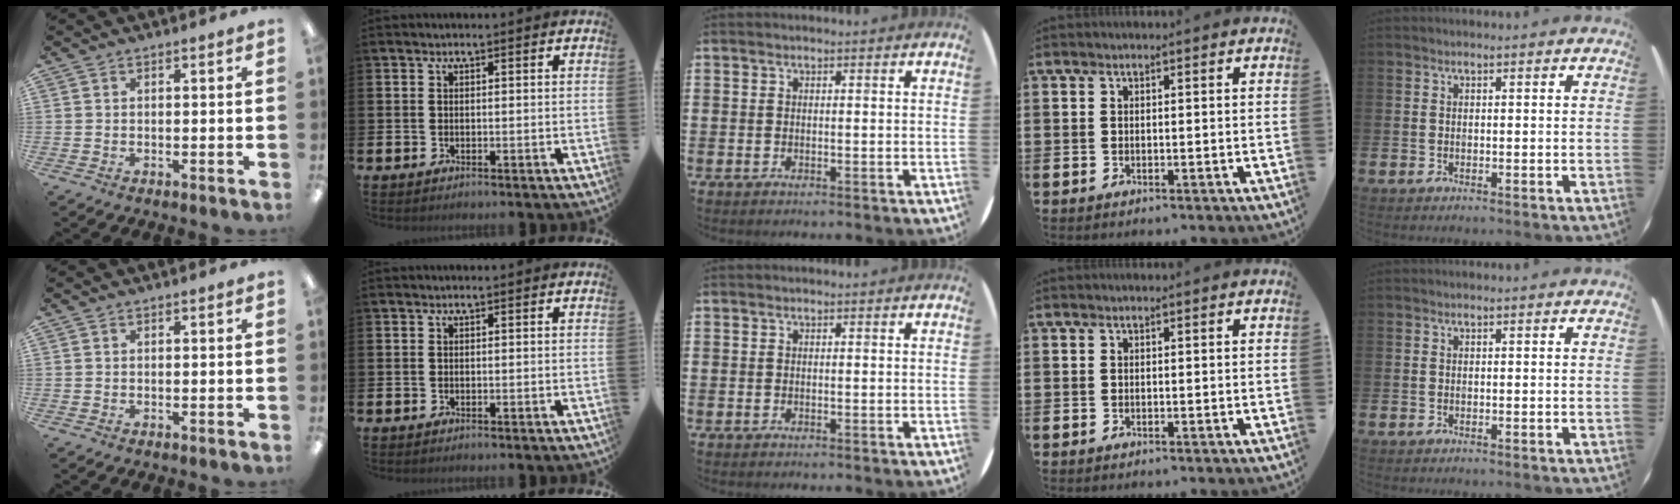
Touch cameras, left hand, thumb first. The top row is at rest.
{}